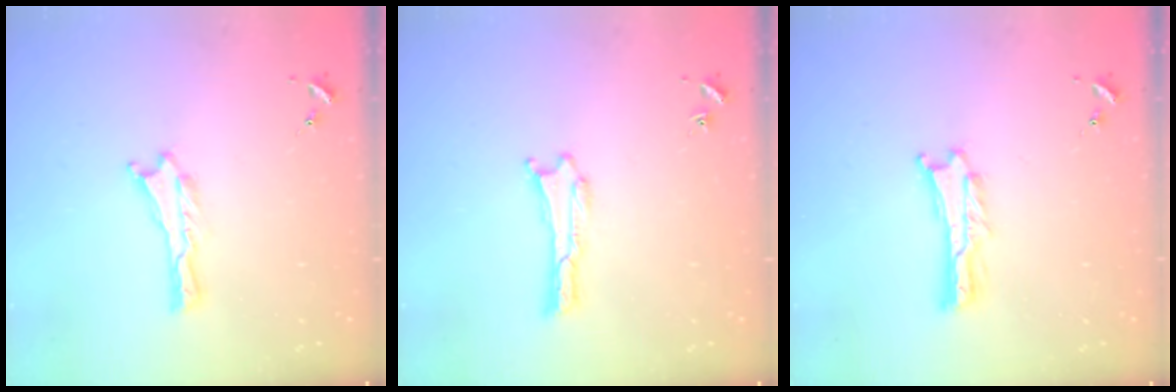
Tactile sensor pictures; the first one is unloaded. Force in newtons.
{"total": 0.0}
{"total": 0.8, "press": 0.8, "slide": 0.2}